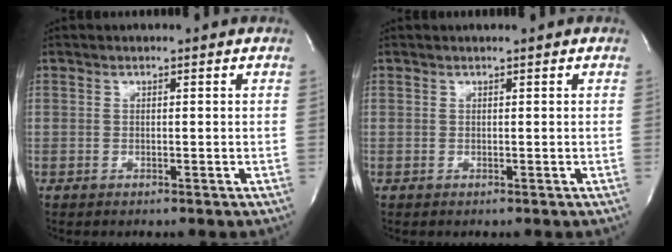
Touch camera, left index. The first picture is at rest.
{"total": 0.0}